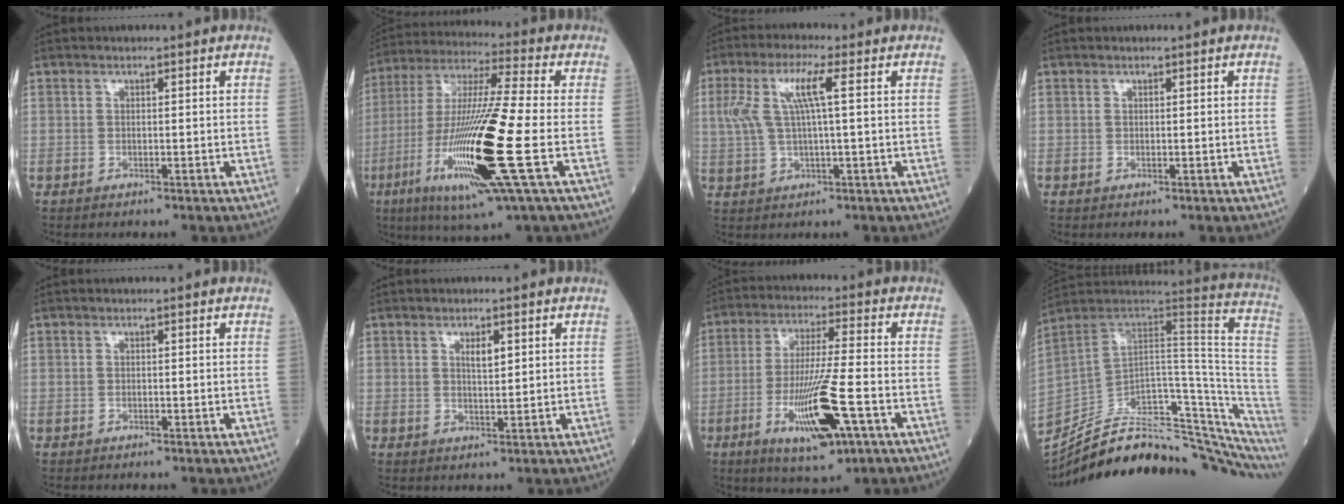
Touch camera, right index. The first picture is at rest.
{"total": 20.4, "force": [-5.8, 0.2, 19.5], "torque": [-0.411, -0.031, -0.114]}
{"total": 7.2, "force": [1.8, 0.8, 6.9], "torque": [-0.155, 0.021, 0.039]}
{"total": 0.0}
{"total": 0.0}
{"total": 2.4, "force": [1.1, 0.5, 2.1], "torque": [-0.038, -0.001, 0.020]}
{"total": 13.2, "force": [-5.0, 1.4, 12.1], "torque": [-0.229, -0.020, -0.082]}
{"total": 27.9, "force": [-21.8, 7.5, 15.8], "torque": [-0.174, 0.027, -0.312]}